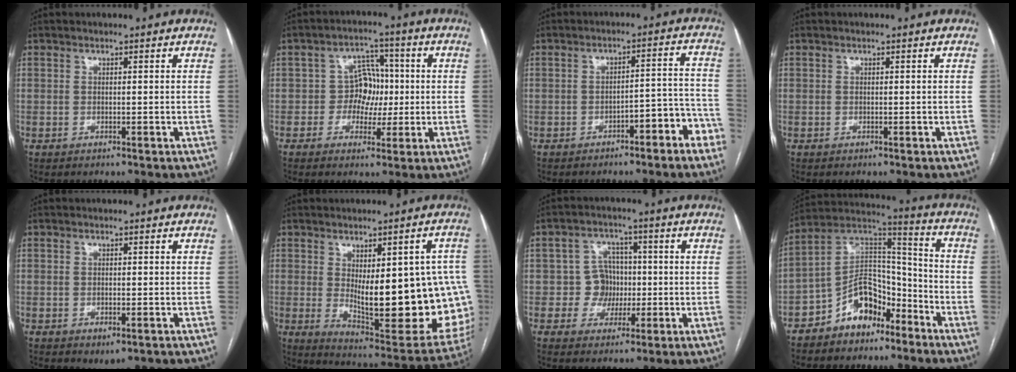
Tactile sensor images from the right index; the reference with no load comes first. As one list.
[{"total": 5.8, "force": [-0.4, 5.0, 2.9], "torque": [-0.033, 0.022, -0.007]}, {"total": 6.1, "force": [-3.8, 1.9, 4.4], "torque": [-0.043, 0.038, -0.046]}, {"total": 0.0}, {"total": 2.0, "force": [-0.8, 1.0, 1.5], "torque": [-0.021, -0.003, -0.003]}, {"total": 22.7, "force": [-0.5, 7.3, 21.5], "torque": [-0.213, 0.000, 0.025]}, {"total": 5.7, "force": [-0.5, 5.4, 1.6], "torque": [-0.019, 0.022, -0.006]}, {"total": 11.2, "force": [-7.0, 6.5, 5.8], "torque": [-0.109, 0.041, -0.128]}]